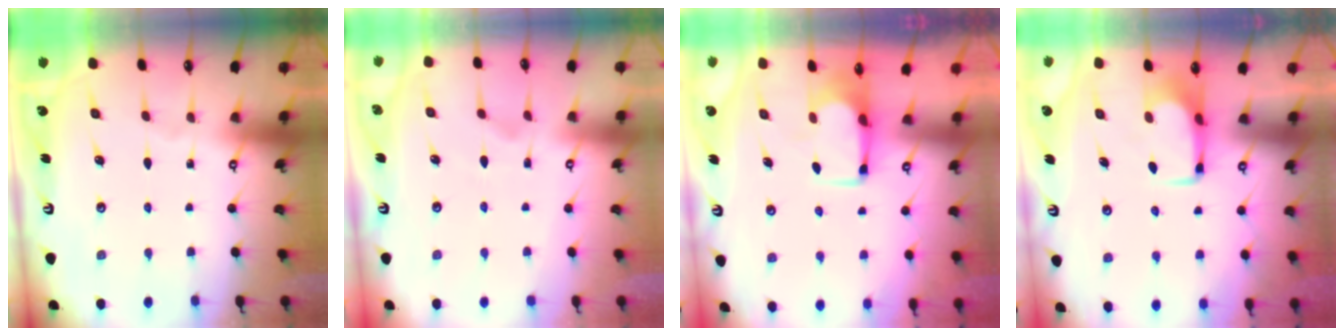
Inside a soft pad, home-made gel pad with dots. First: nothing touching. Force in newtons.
{"total": 1.2, "press": 0.5, "slide": 1.1}
{"total": 1.7, "press": 1.6, "slide": 0.5}
{"total": 1.7, "press": 1.6, "slide": 0.5}